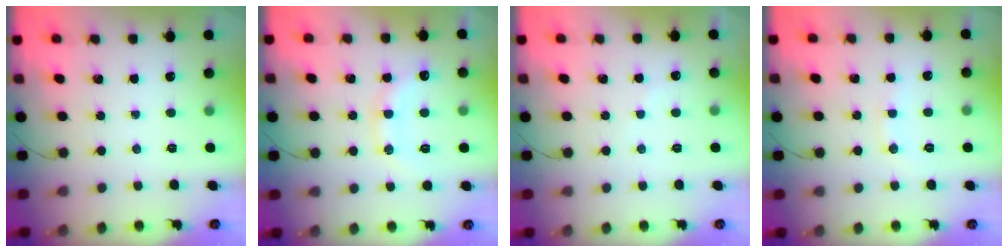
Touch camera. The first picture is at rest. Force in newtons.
{"total": 13.2, "press": 13.2, "slide": 0.8}
{"total": 5.2, "press": 5.1, "slide": 0.9}
{"total": 5.8, "press": 5.7, "slide": 1.2}